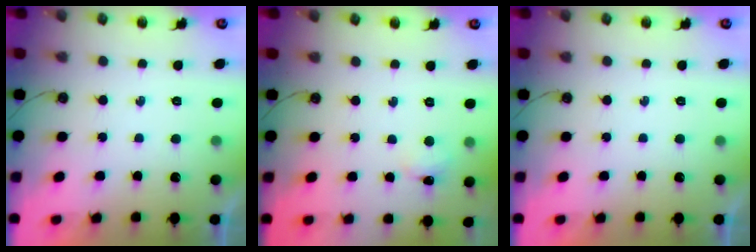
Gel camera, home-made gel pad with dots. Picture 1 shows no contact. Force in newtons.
{"total": 1.7, "press": 1.6, "slide": 0.4}
{"total": 0.0}